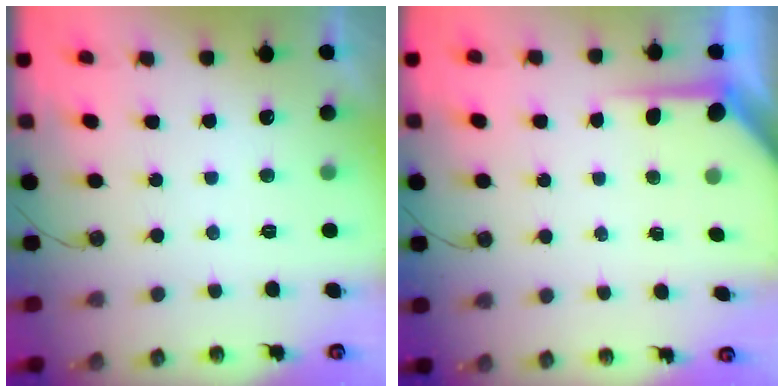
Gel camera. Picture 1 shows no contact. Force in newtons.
{"total": 4.9, "press": 4.8, "slide": 0.2}